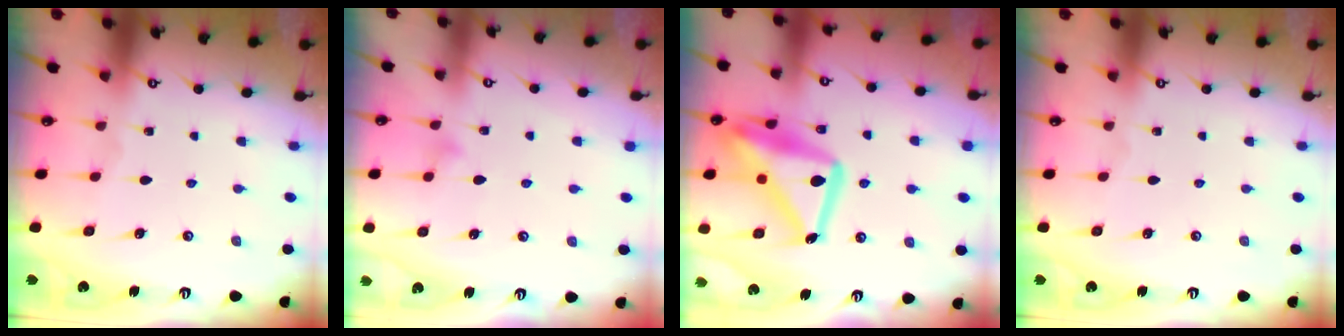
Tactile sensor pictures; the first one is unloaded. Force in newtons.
{"total": 5.1, "press": 5.1, "slide": 0.4}
{"total": 20.7, "press": 20.6, "slide": 1.9}
{"total": 0.0}